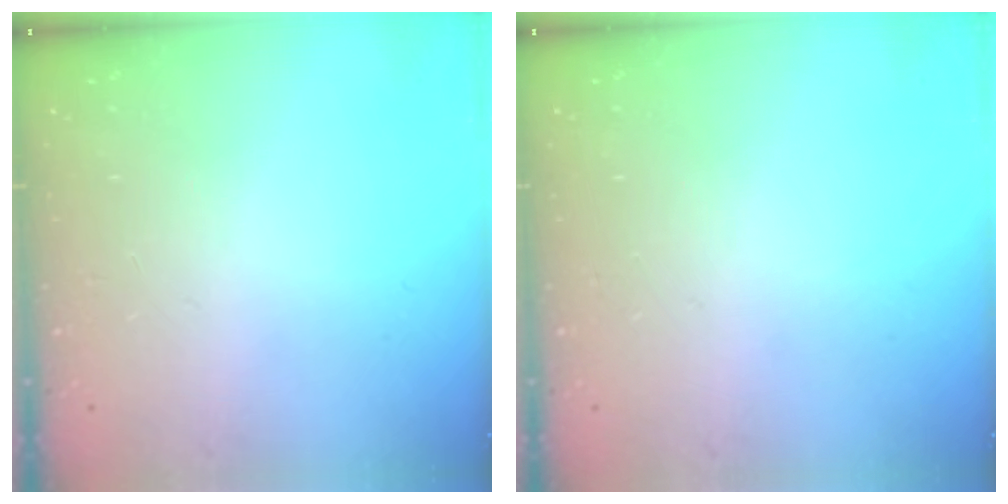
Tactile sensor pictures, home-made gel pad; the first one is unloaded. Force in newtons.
{"total": 0.0}